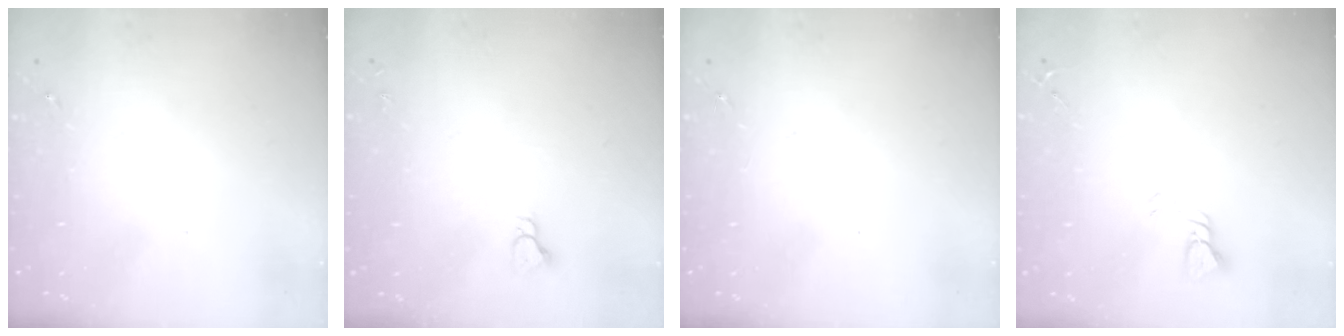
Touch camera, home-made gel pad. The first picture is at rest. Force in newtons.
{"total": 2.9, "press": 2.9, "slide": 0.2}
{"total": 0.0}
{"total": 2.8, "press": 2.8, "slide": 0.2}